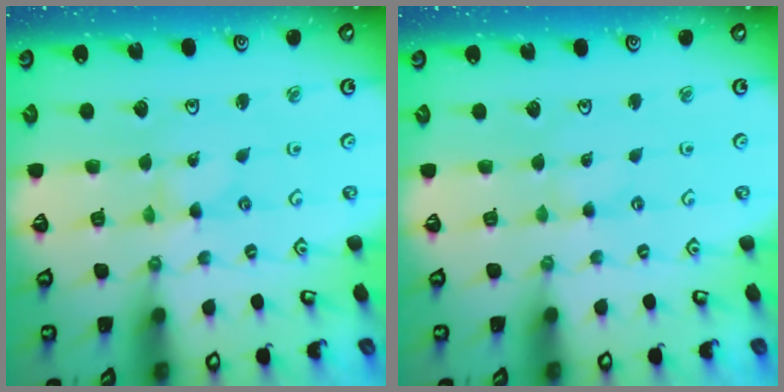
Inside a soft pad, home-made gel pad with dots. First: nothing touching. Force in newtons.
{"total": 0.0}